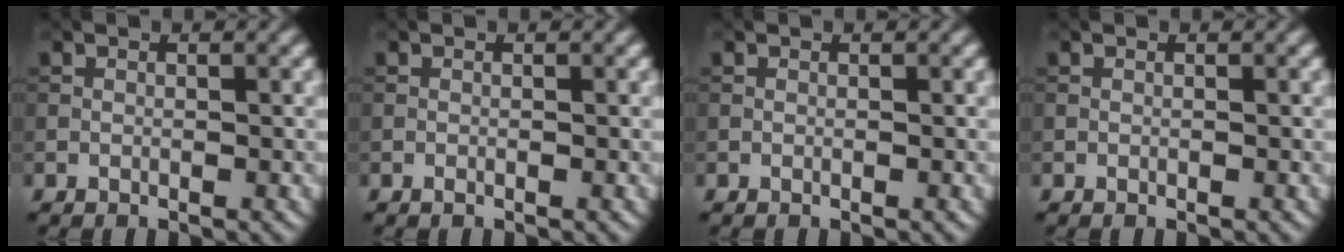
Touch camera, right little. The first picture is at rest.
{"total": 0.0}
{"total": 0.0}
{"total": 0.0}